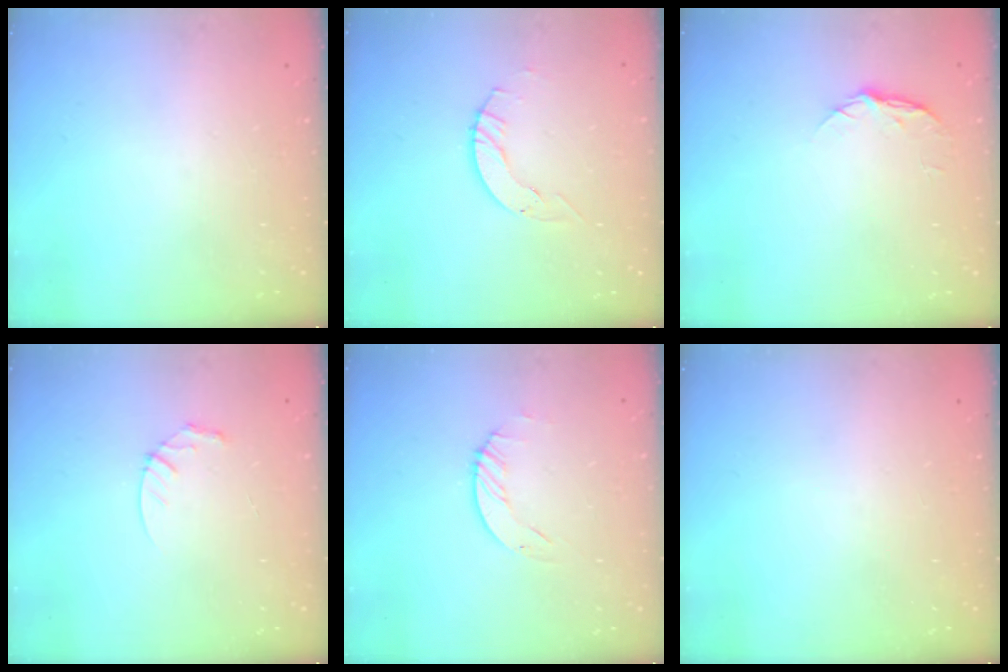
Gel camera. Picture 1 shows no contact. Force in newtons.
{"total": 3.9, "press": 3.9, "slide": 0.4}
{"total": 5.2, "press": 5.2, "slide": 0.7}
{"total": 3.5, "press": 3.5, "slide": 0.3}
{"total": 1.2, "press": 1.2, "slide": 0.2}
{"total": 0.0}